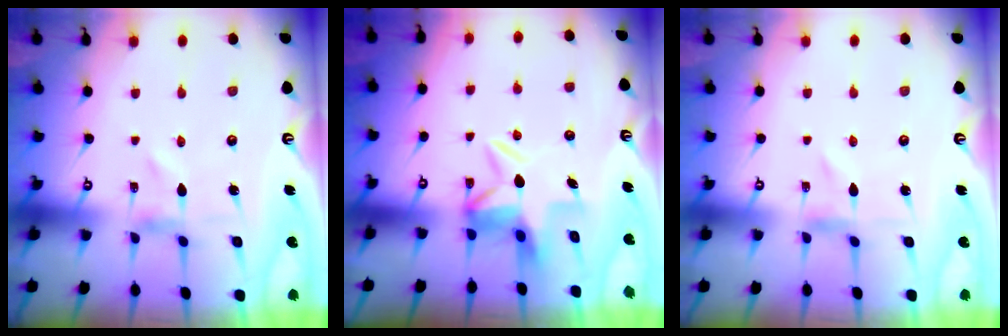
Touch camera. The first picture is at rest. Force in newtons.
{"total": 5.9, "press": 5.8, "slide": 0.8}
{"total": 0.0}